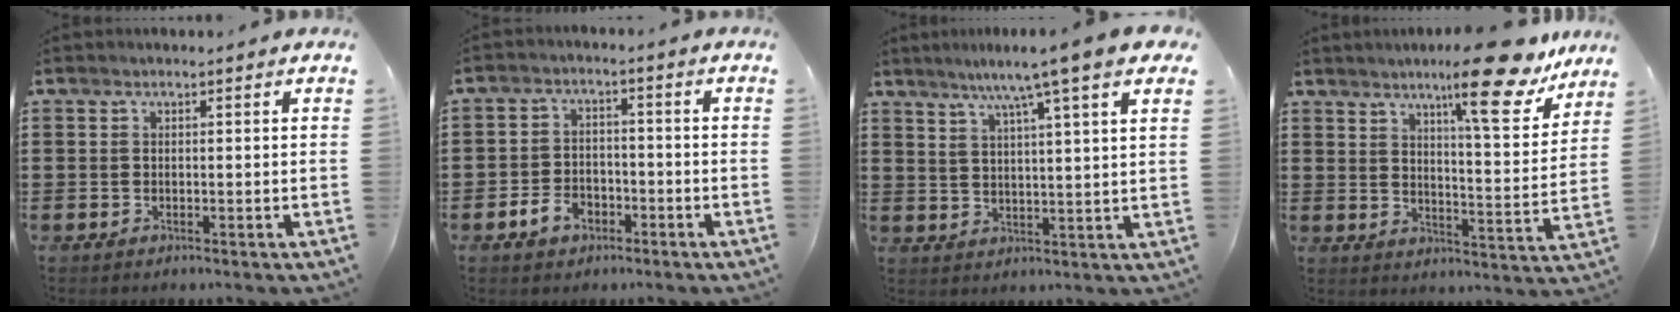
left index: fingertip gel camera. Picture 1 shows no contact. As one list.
[{"total": 4.2, "force": [-2.6, 2.6, 2.0], "torque": [-0.043, 0.007, -0.053]}, {"total": 8.0, "force": [5.8, 0.0, 5.5], "torque": [-0.117, -0.020, 0.094]}, {"total": 13.9, "force": [10.4, 1.6, 9.2], "torque": [-0.134, -0.058, 0.161]}]